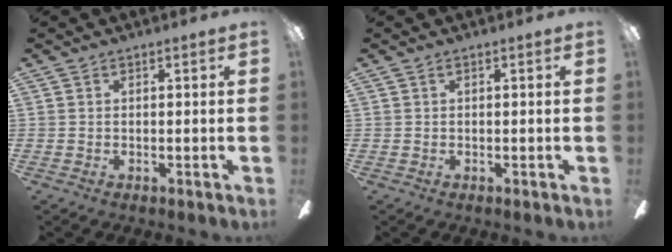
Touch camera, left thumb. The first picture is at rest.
{"total": 0.0}